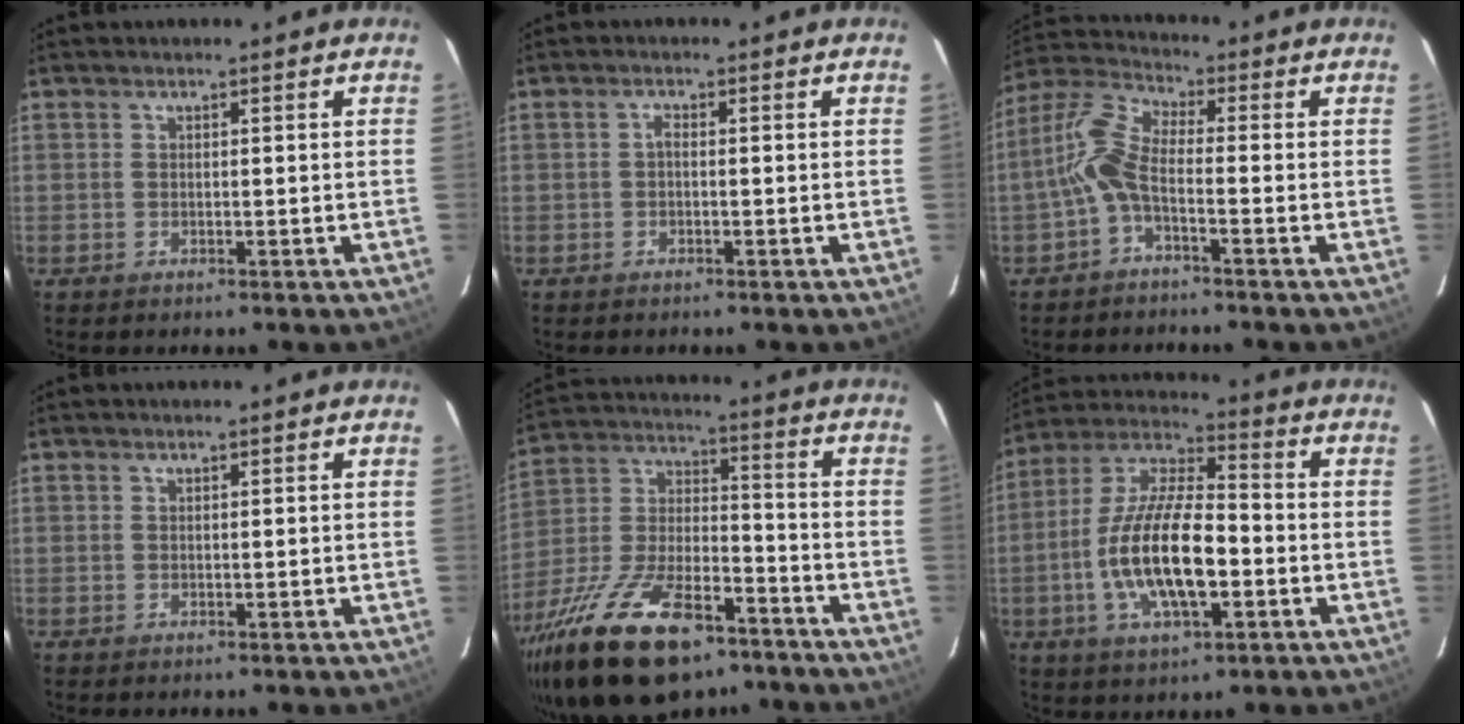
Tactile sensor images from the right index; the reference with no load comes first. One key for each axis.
{"total": 0.8, "fx": -0.3, "fy": 0.4, "fz": 0.6, "tx": -0.012, "ty": 0.005, "tz": -0.006}
{"total": 6.8, "fx": -2.1, "fy": 2.1, "fz": 6.1, "tx": -0.149, "ty": 0.018, "tz": -0.049}
{"total": 0.0}
{"total": 25.3, "fx": -16.4, "fy": 10.8, "fz": 16.0, "tx": -0.317, "ty": -0.018, "tz": -0.270}
{"total": 17.0, "fx": -3.9, "fy": 6.1, "fz": 15.3, "tx": -0.306, "ty": -0.004, "tz": -0.075}